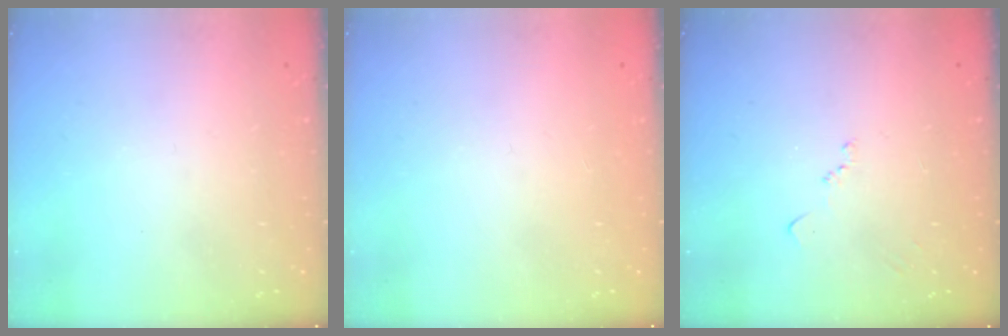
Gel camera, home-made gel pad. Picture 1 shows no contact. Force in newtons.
{"total": 1.1, "press": 1.0, "slide": 0.1}
{"total": 6.6, "press": 6.5, "slide": 0.8}